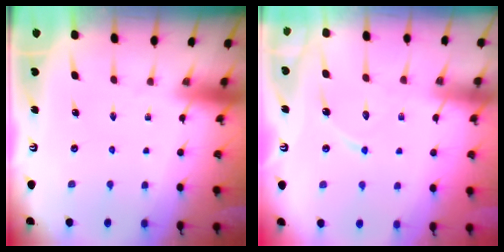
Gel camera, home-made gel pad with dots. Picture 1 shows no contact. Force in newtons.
{"total": 8.9, "press": 8.8, "slide": 0.7}